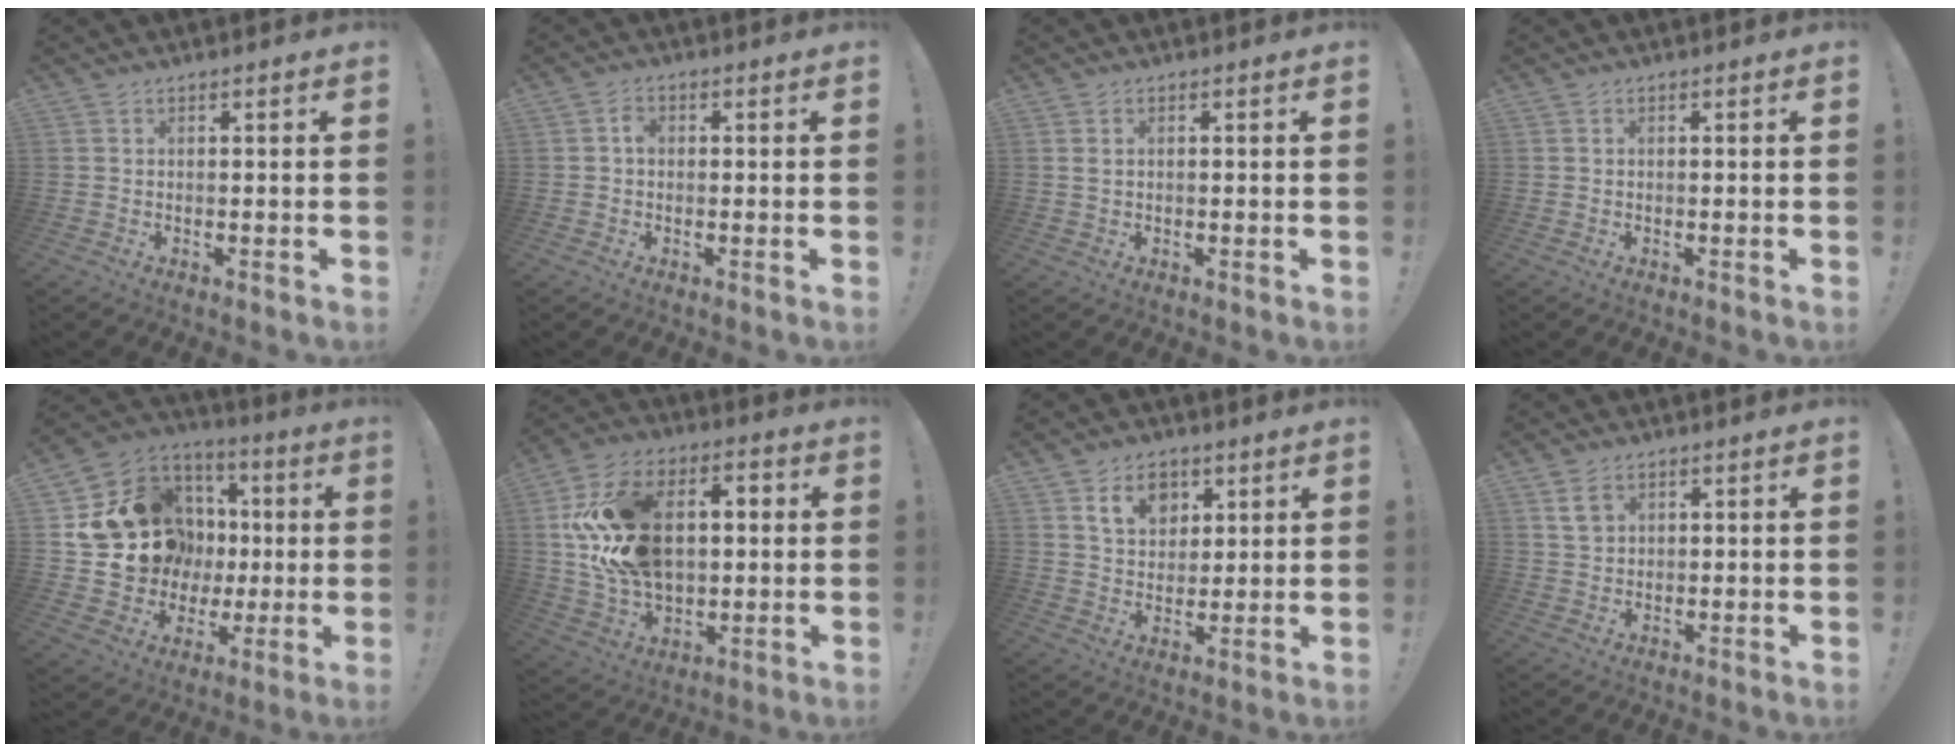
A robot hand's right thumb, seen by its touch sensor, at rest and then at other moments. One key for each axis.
{"total": 2.1, "fx": -0.2, "fy": 1.6, "fz": 1.3, "tx": -0.018, "ty": 0.004, "tz": -0.007}
{"total": 1.3, "fx": 0.8, "fy": 0.6, "fz": 0.8, "tx": -0.017, "ty": 0.005, "tz": 0.014}
{"total": 0.0}
{"total": 19.2, "fx": 4.3, "fy": 16.6, "fz": 8.7, "tx": -0.136, "ty": -0.018, "tz": 0.129}
{"total": 23.5, "fx": 3.0, "fy": 16.4, "fz": 16.6, "tx": -0.277, "ty": 0.008, "tz": 0.064}
{"total": 9.7, "fx": 5.2, "fy": 7.0, "fz": 4.1, "tx": -0.059, "ty": -0.019, "tz": 0.098}
{"total": 4.2, "fx": 2.2, "fy": 3.0, "fz": 1.8, "tx": -0.019, "ty": -0.001, "tz": 0.039}